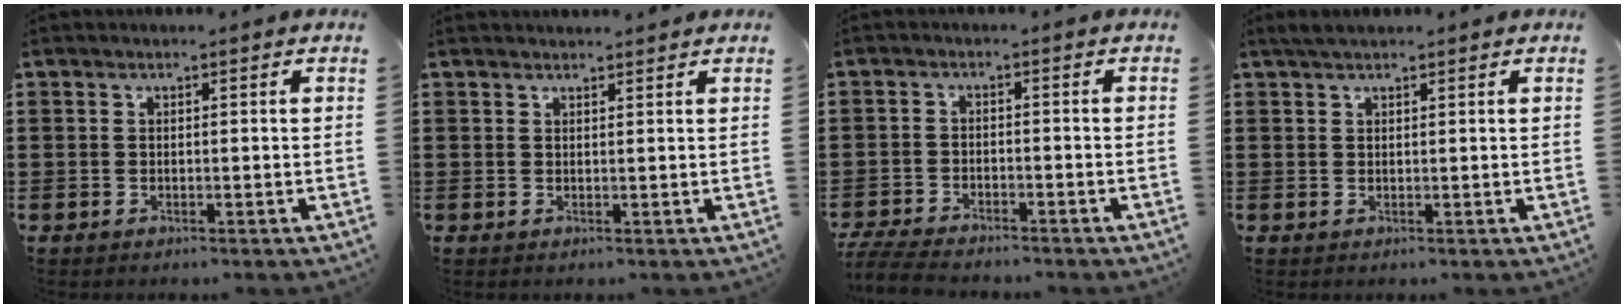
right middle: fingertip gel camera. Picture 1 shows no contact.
{"total": 1.2, "force": [1.2, -0.2, 0.1], "torque": [-0.004, -0.001, 0.023]}
{"total": 4.2, "force": [-4.0, 0.4, 0.9], "torque": [-0.036, -0.008, -0.088]}
{"total": 1.6, "force": [1.3, 0.2, 0.8], "torque": [-0.017, 0.002, 0.025]}